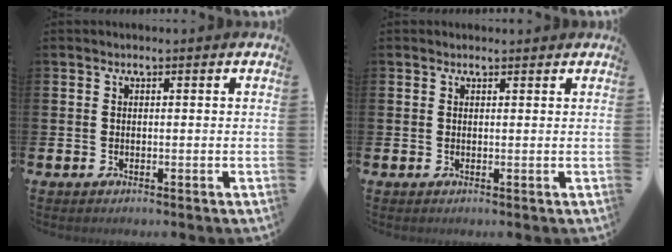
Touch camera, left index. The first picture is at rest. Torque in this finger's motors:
{"motor_torque": [0.90, -1.24, 0.33, 0.04]}